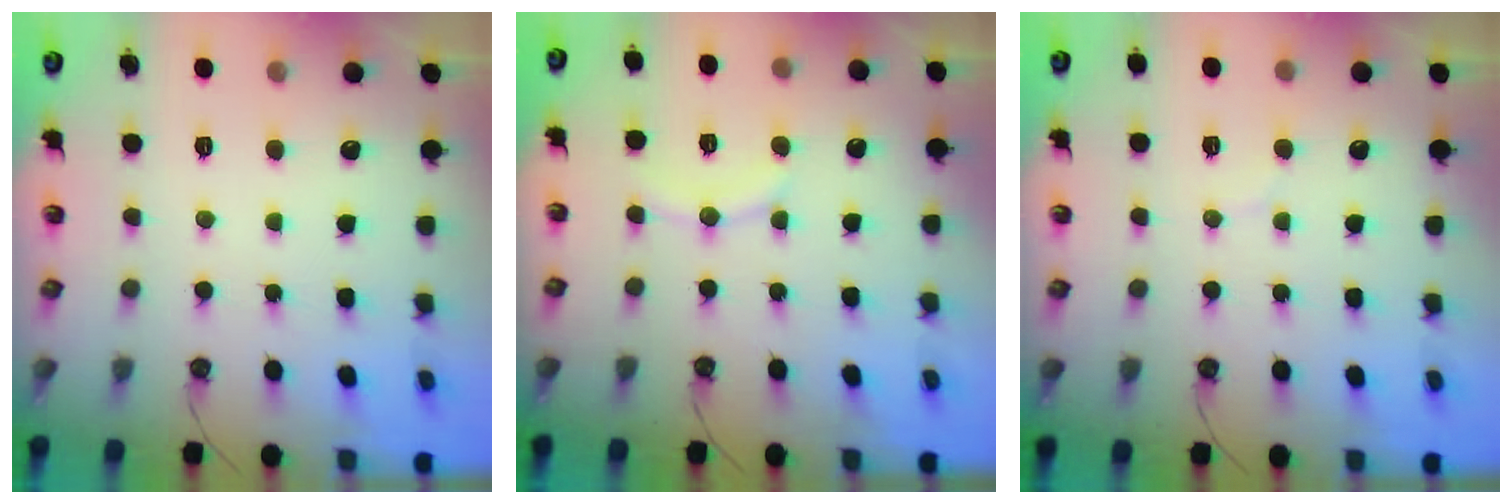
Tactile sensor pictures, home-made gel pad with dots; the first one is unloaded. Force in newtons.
{"total": 6.9, "press": 6.8, "slide": 0.7}
{"total": 2.7, "press": 2.7, "slide": 0.2}